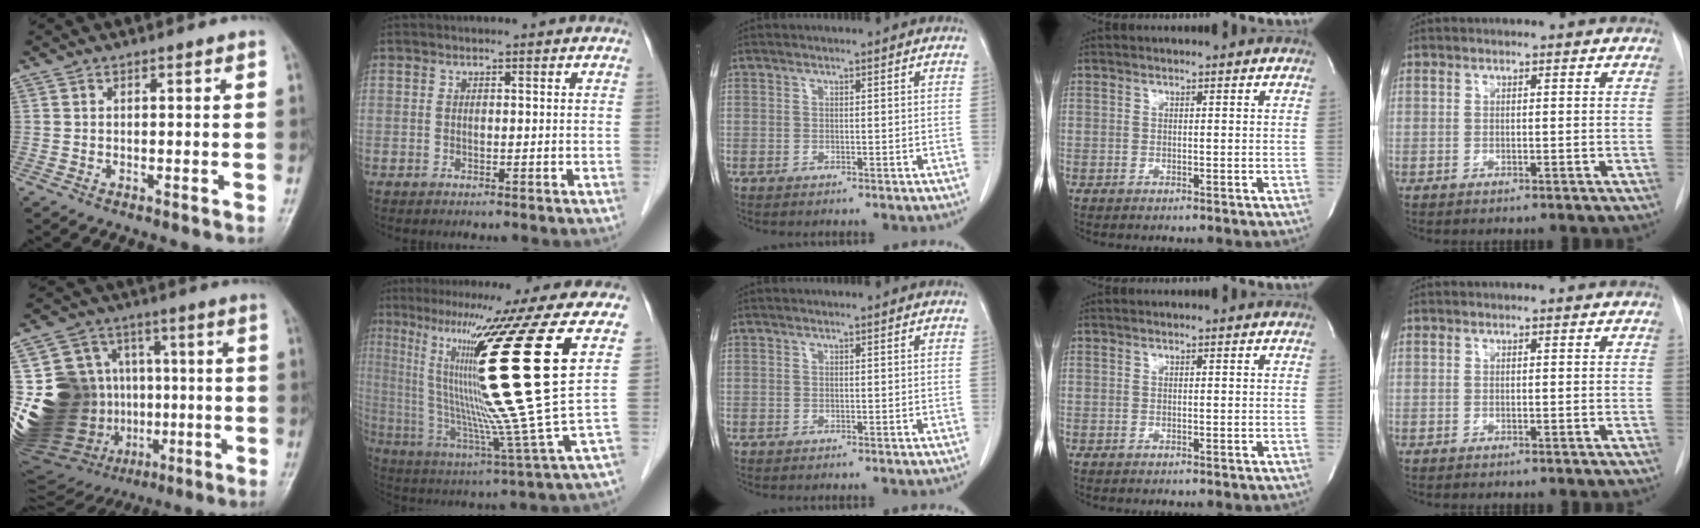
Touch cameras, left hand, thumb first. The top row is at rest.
{"thumb": {"total": 30.1, "force": [-1.6, 24.2, 17.9], "torque": [-0.335, 0.053, 0.006]}, "index": {"total": 22.5, "force": [7.7, -3.4, 20.8], "torque": [-0.349, -0.031, 0.112]}}